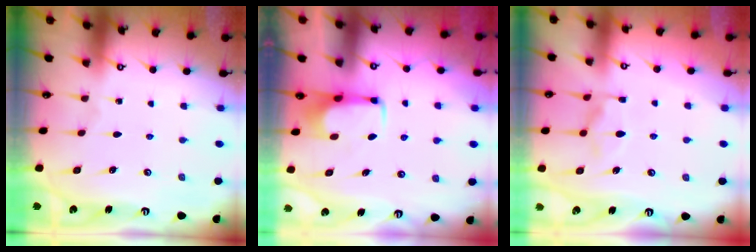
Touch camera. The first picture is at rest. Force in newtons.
{"total": 1.7, "press": 1.7, "slide": 0.4}
{"total": 5.3, "press": 5.2, "slide": 1.3}